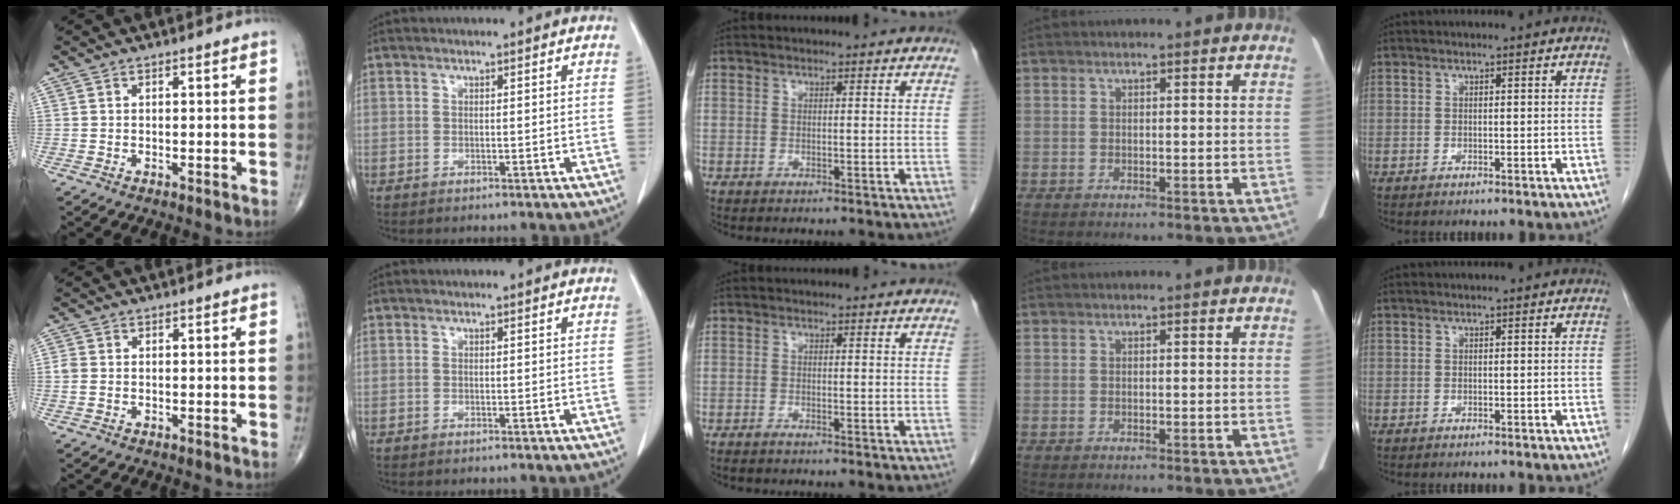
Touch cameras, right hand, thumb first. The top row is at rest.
{"thumb": {"total": 1.3, "force": [0.0, 0.9, 1.0], "torque": [-0.029, 0.002, 0.000]}, "middle": {"total": 0.8, "force": [-0.7, -0.1, 0.4], "torque": [-0.011, -0.001, -0.014]}}